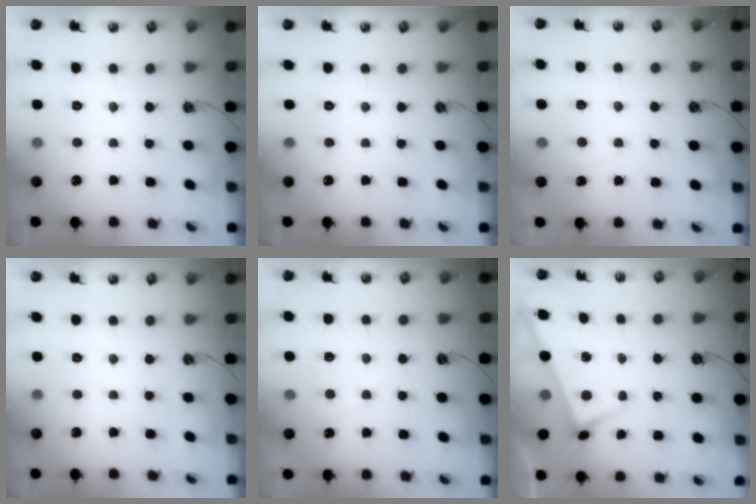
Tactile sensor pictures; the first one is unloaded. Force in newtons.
{"total": 0.0}
{"total": 1.9, "press": 1.9, "slide": 0.4}
{"total": 0.0}
{"total": 1.9, "press": 1.9, "slide": 0.4}
{"total": 2.8, "press": 2.8, "slide": 0.3}